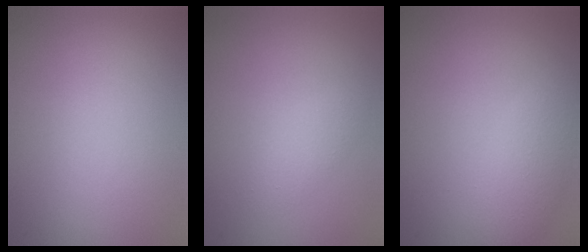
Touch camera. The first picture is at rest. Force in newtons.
{"total": 1.4, "press": 1.4, "slide": 0.1}
{"total": 2.7, "press": 2.7, "slide": 0.2}